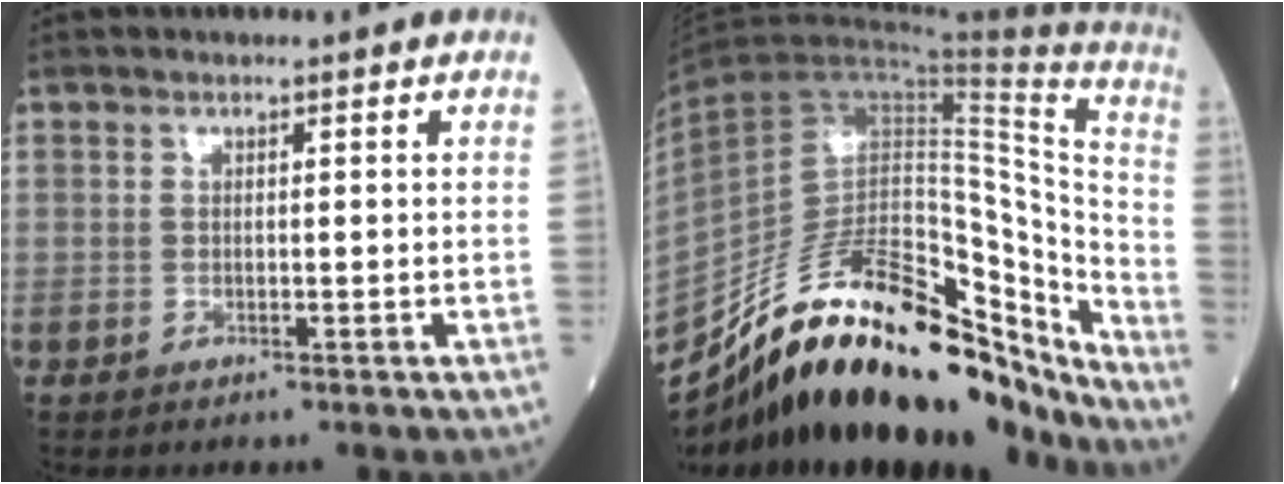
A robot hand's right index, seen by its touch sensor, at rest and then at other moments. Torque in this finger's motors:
{"motor_torque": [0.99, -1.15, 1.05, 0.21]}